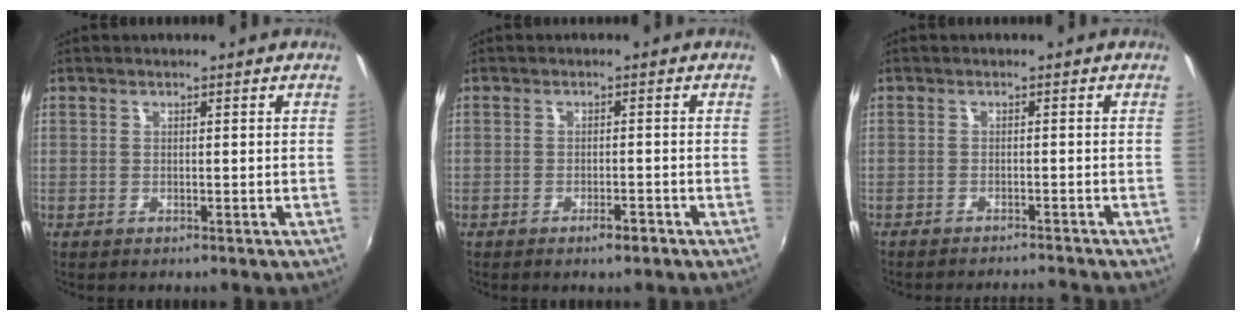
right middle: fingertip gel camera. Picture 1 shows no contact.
{"total": 2.0, "force": [-1.5, 0.5, 1.3], "torque": [-0.025, -0.002, -0.024]}
{"total": 5.7, "force": [-5.4, 0.1, 1.7], "torque": [-0.043, -0.009, -0.081]}